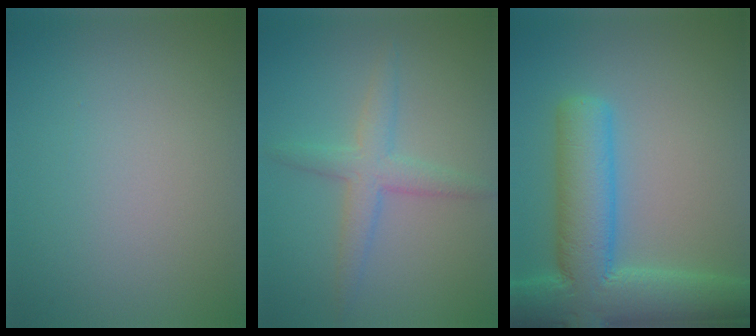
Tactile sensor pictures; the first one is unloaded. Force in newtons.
{"total": 3.2, "press": 3.2, "slide": 0.1}
{"total": 10.3, "press": 10.3, "slide": 0.5}